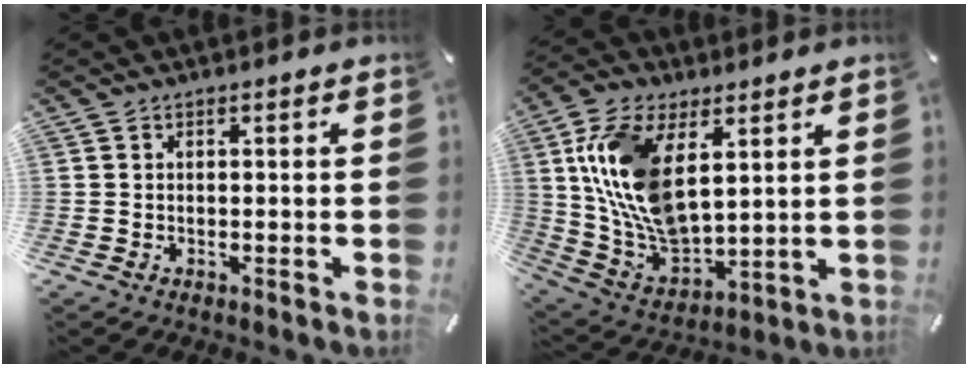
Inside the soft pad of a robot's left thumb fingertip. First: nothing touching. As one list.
[{"total": 16.3, "force": [5.4, 9.7, 12.0], "torque": [-0.283, -0.017, 0.100]}]